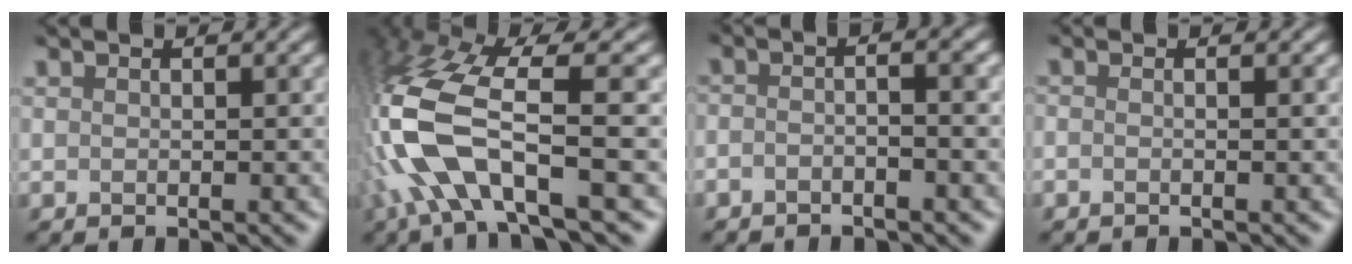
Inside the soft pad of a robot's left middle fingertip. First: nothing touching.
{"total": 10.0, "force": [-2.9, 3.5, 8.8], "torque": [-0.206, 0.005, -0.058]}
{"total": 1.6, "force": [-1.1, 0.1, 1.0], "torque": [-0.021, -0.002, -0.028]}
{"total": 0.8, "force": [-0.7, 0.0, 0.4], "torque": [-0.005, -0.003, -0.013]}